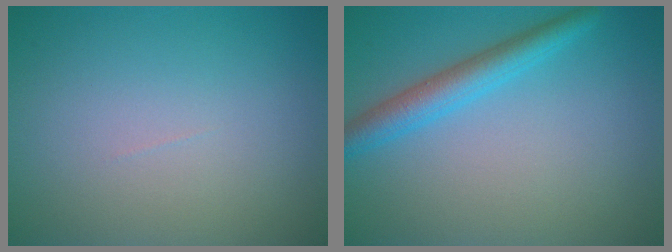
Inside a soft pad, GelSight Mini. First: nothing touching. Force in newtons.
{"total": 3.5, "press": 3.5, "slide": 0.1}